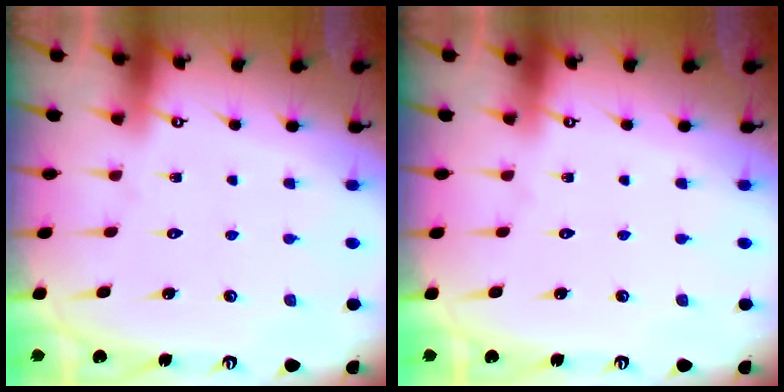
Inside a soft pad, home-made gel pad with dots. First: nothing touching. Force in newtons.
{"total": 0.0}